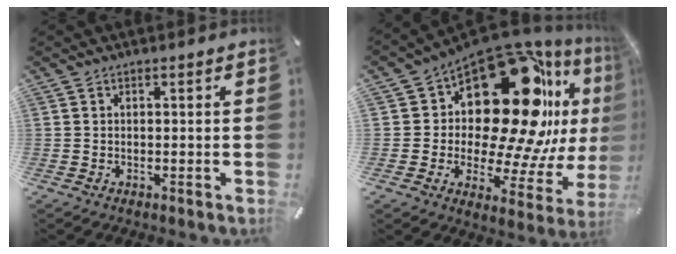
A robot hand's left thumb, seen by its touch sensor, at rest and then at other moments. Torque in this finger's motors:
{"motor_torque": [2.51, 2.49, 1.60, -1.17, 0.48]}